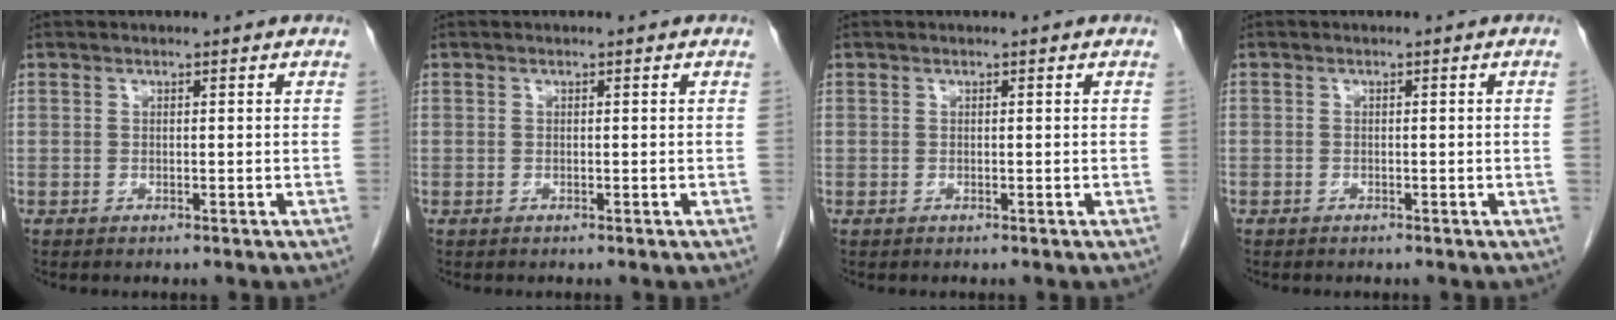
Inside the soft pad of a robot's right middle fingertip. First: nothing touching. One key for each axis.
{"total": 0.0}
{"total": 0.0}
{"total": 0.6, "fx": -0.2, "fy": -0.3, "fz": 0.5, "tx": 0.001, "ty": 0.004, "tz": -0.006}